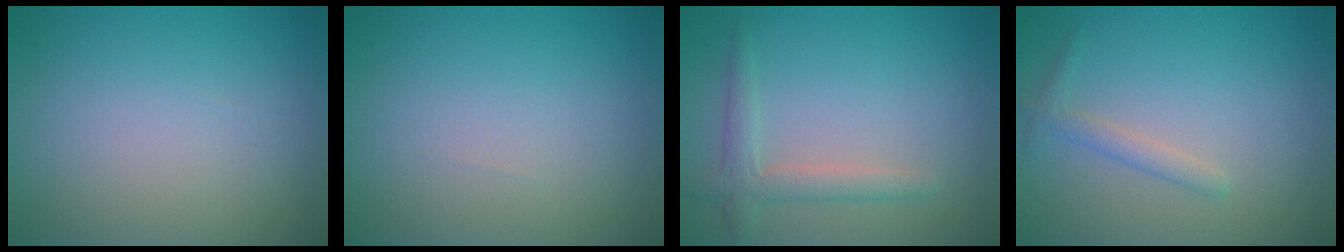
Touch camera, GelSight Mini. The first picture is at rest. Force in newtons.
{"total": 0.0}
{"total": 2.5, "press": 2.5, "slide": 0.3}
{"total": 1.5, "press": 1.5, "slide": 0.1}